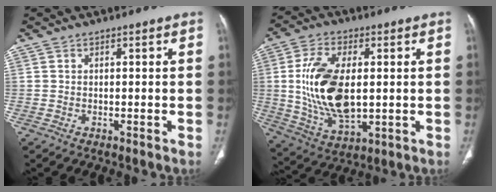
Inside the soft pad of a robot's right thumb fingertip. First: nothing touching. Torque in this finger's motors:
{"motor_torque": [0.88, 4.13, 1.58, 0.22, 0.45]}